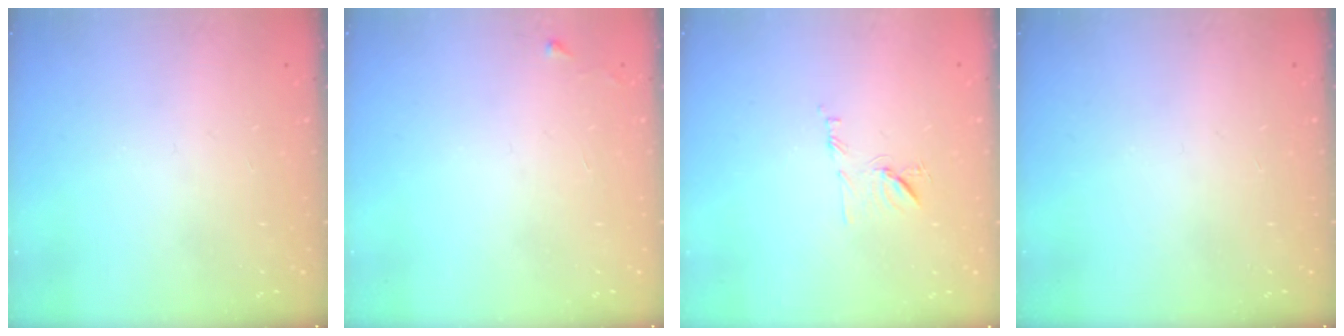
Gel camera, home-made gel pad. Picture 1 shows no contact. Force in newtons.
{"total": 3.5, "press": 3.4, "slide": 0.5}
{"total": 7.5, "press": 7.5, "slide": 0.8}
{"total": 0.0}